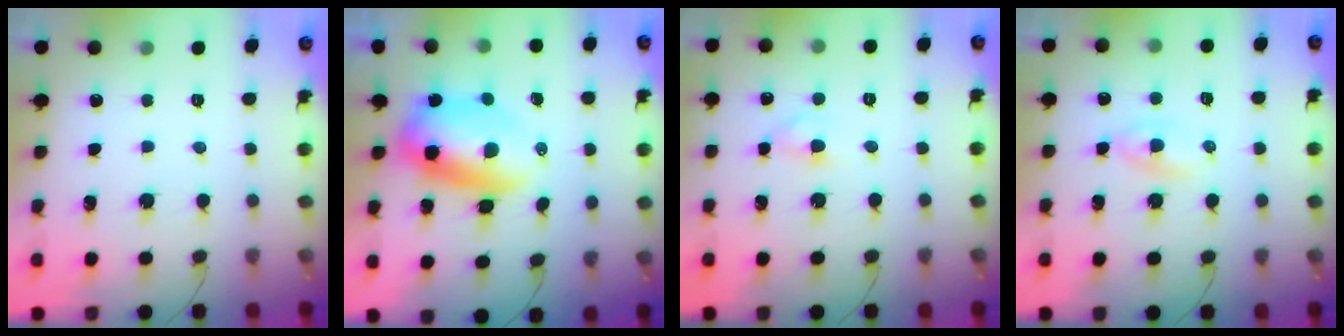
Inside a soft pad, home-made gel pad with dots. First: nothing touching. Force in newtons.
{"total": 7.3, "press": 7.0, "slide": 1.8}
{"total": 2.8, "press": 2.6, "slide": 1.1}
{"total": 2.4, "press": 2.2, "slide": 0.9}